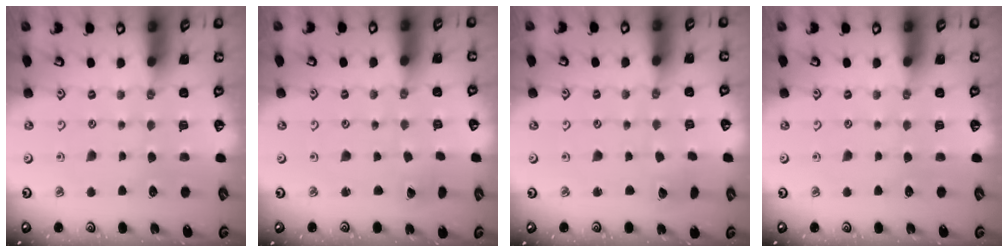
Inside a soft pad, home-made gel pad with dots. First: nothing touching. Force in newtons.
{"total": 0.0}
{"total": 1.8, "press": 1.7, "slide": 0.3}
{"total": 0.0}